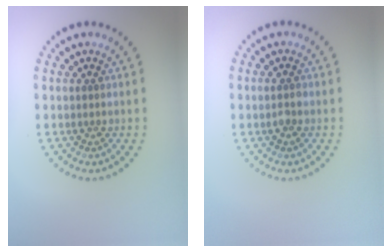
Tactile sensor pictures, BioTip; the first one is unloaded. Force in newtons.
{"total": 1.0, "press": 1.0, "slide": 0.2}